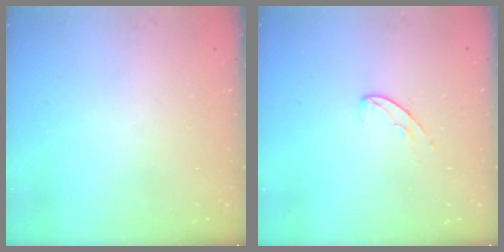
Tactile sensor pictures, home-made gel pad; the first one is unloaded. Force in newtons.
{"total": 5.4, "press": 5.4, "slide": 0.4}